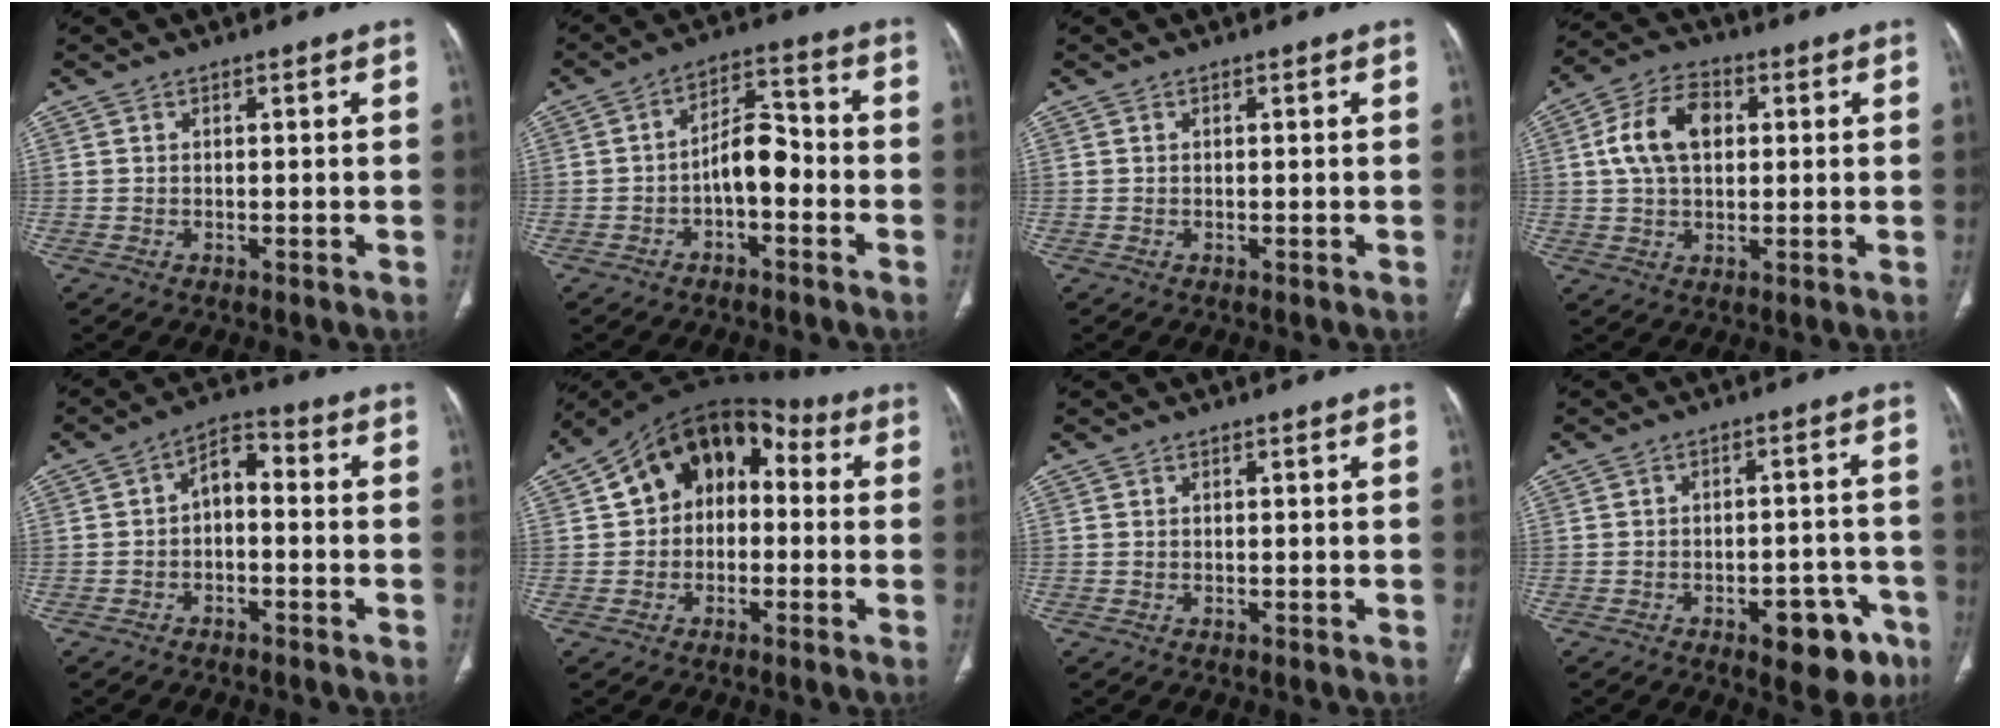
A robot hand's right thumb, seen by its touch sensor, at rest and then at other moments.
{"total": 7.8, "force": [-2.3, 4.0, 6.2], "torque": [-0.090, 0.042, -0.045]}
{"total": 0.0}
{"total": 10.8, "force": [2.0, 7.0, 8.0], "torque": [-0.142, 0.016, 0.033]}
{"total": 5.9, "force": [-1.0, 3.5, 4.6], "torque": [-0.064, 0.036, -0.028]}
{"total": 13.5, "force": [1.4, 10.0, 9.1], "torque": [-0.102, 0.047, 0.005]}
{"total": 0.0}
{"total": 10.4, "force": [-5.3, 5.1, 7.3], "torque": [-0.059, 0.036, -0.061]}